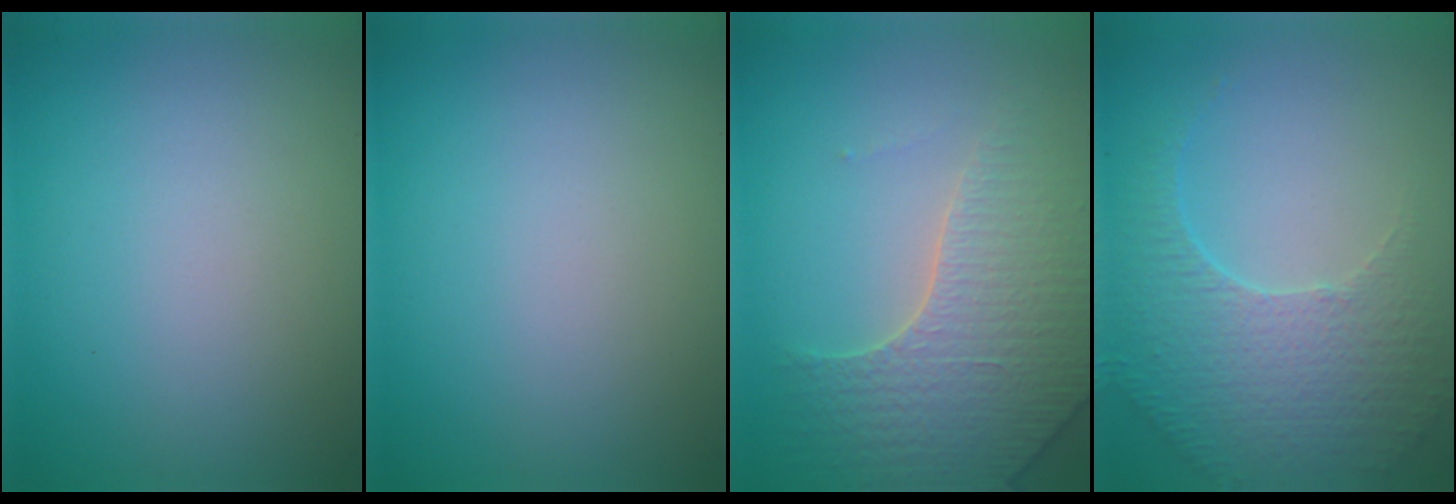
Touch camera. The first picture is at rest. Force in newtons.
{"total": 0.0}
{"total": 4.1, "press": 4.0, "slide": 0.8}
{"total": 5.1, "press": 3.7, "slide": 3.6}